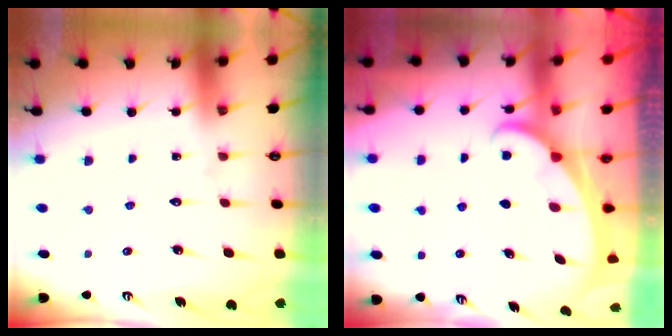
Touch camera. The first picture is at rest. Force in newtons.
{"total": 2.1, "press": 2.0, "slide": 0.3}